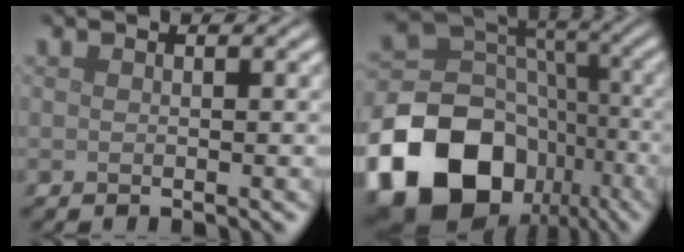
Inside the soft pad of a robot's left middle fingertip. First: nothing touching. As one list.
[{"total": 18.5, "force": [-9.2, 13.9, 8.2], "torque": [-0.190, -0.040, -0.155]}]